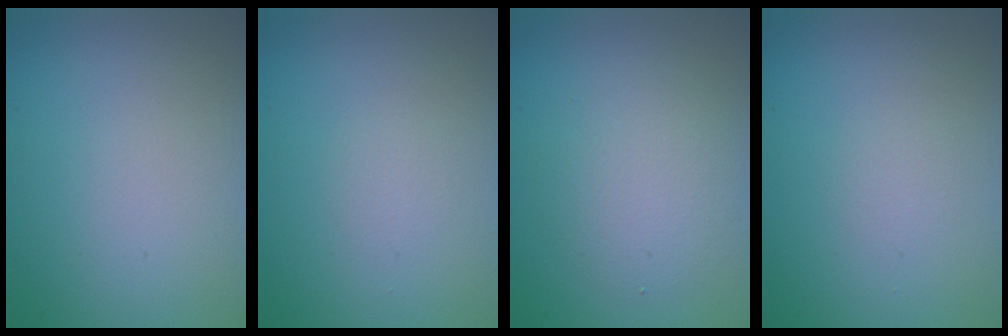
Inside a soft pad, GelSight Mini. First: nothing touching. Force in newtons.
{"total": 0.5, "press": 0.5, "slide": 0.0}
{"total": 2.9, "press": 2.9, "slide": 0.2}
{"total": 0.6, "press": 0.6, "slide": 0.0}